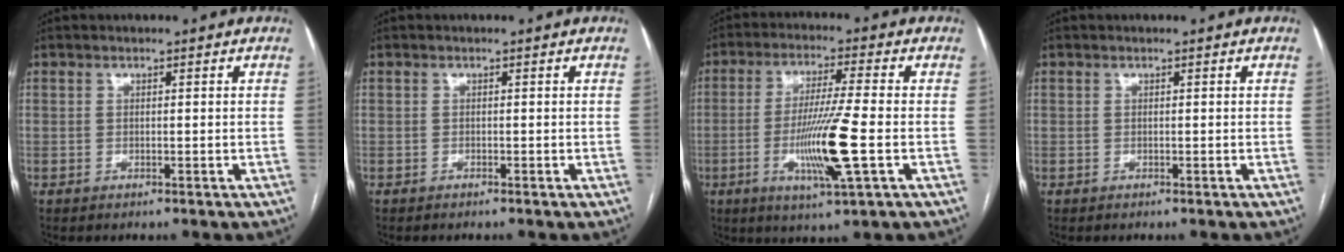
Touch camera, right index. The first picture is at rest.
{"total": 0.0}
{"total": 11.3, "force": [-2.9, -0.5, 10.9], "torque": [-0.214, -0.018, -0.055]}
{"total": 0.0}